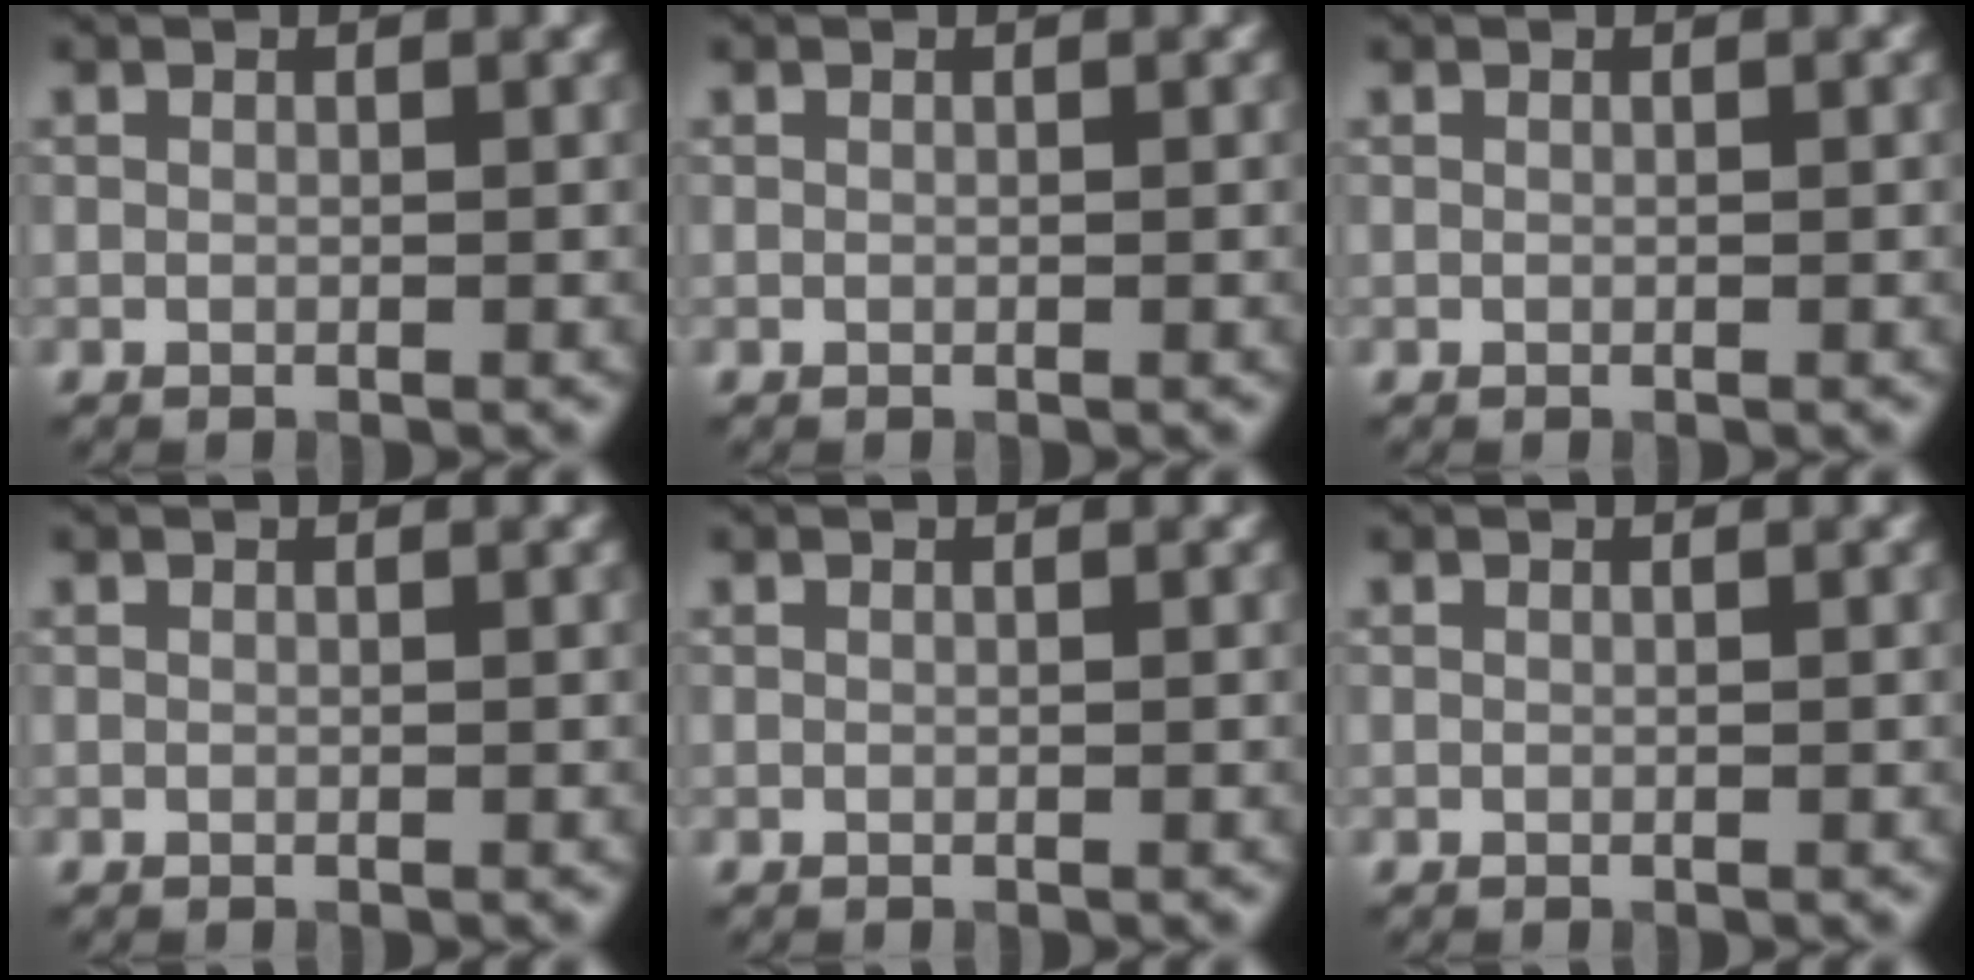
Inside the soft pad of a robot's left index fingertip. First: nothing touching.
{"total": 0.0}
{"total": 0.0}
{"total": 0.0}
{"total": 0.0}
{"total": 0.0}